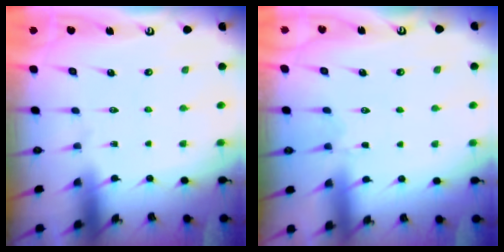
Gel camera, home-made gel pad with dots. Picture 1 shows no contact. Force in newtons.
{"total": 2.6, "press": 2.4, "slide": 1.2}